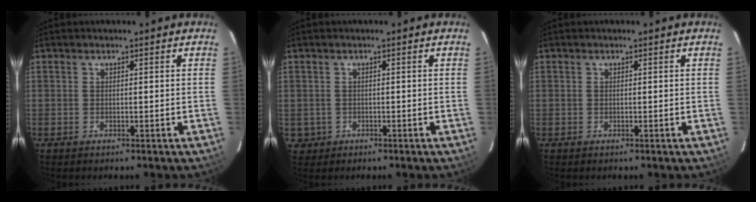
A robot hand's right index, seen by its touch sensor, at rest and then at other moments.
{"total": 2.5, "force": [-0.4, 2.4, 0.3], "torque": [-0.007, 0.003, 0.000]}
{"total": 0.0}